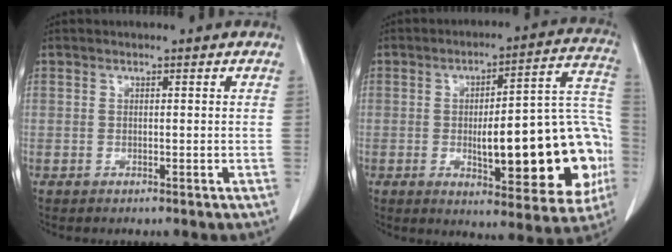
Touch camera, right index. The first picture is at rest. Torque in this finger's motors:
{"motor_torque": [1.50, -0.65, 0.50, 0.17]}